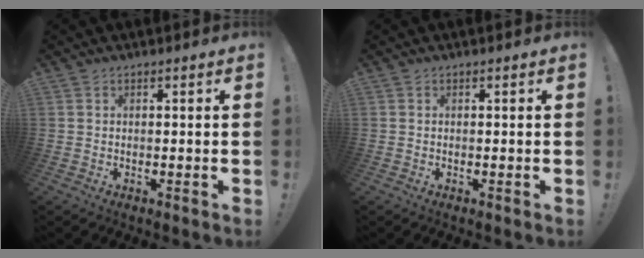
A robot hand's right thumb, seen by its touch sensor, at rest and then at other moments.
{"total": 0.0}